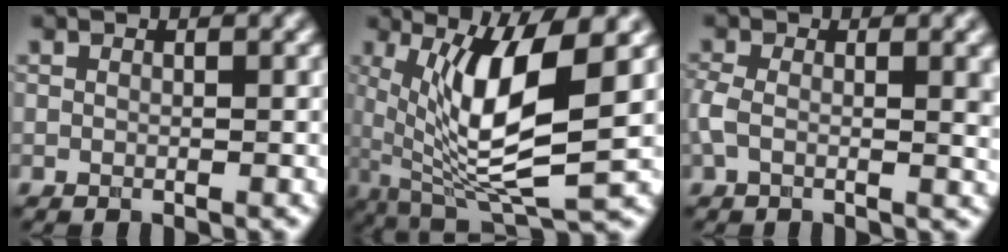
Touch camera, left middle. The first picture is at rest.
{"total": 9.2, "force": [0.9, 2.5, 8.8], "torque": [-0.169, -0.011, 0.033]}
{"total": 5.0, "force": [-0.1, 2.0, 4.6], "torque": [-0.098, -0.003, 0.002]}